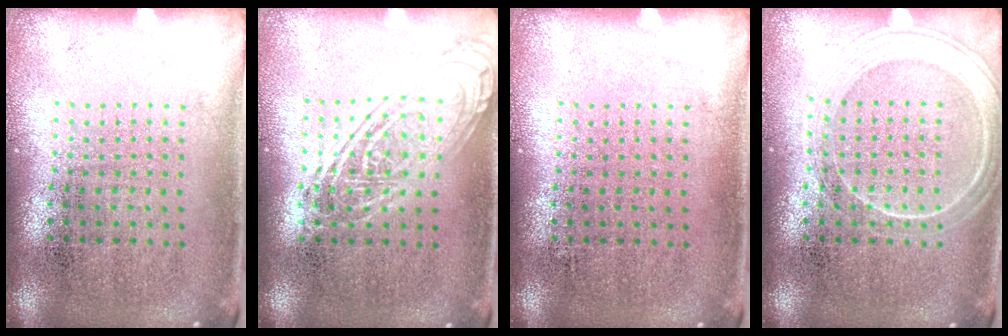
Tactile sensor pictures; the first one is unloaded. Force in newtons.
{"total": 2.6, "press": 2.6, "slide": 0.3}
{"total": 0.0}
{"total": 2.6, "press": 2.5, "slide": 0.6}